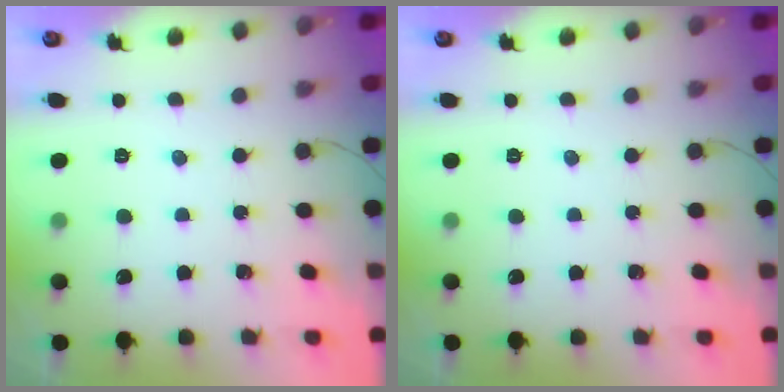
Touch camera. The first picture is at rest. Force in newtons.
{"total": 0.0}